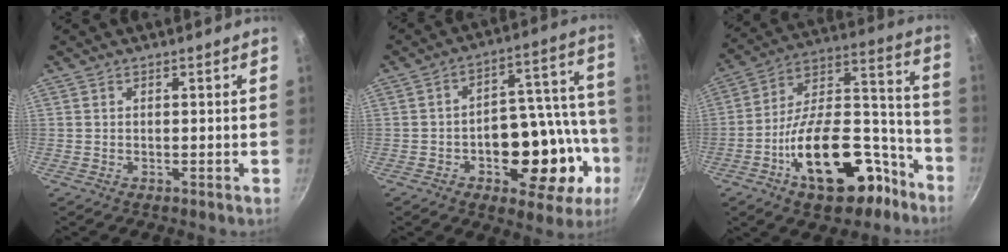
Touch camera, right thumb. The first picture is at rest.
{"total": 20.1, "force": [-6.5, 11.2, 15.4], "torque": [-0.151, 0.057, -0.086]}
{"total": 25.2, "force": [-12.6, 13.1, 17.5], "torque": [-0.224, 0.098, -0.190]}